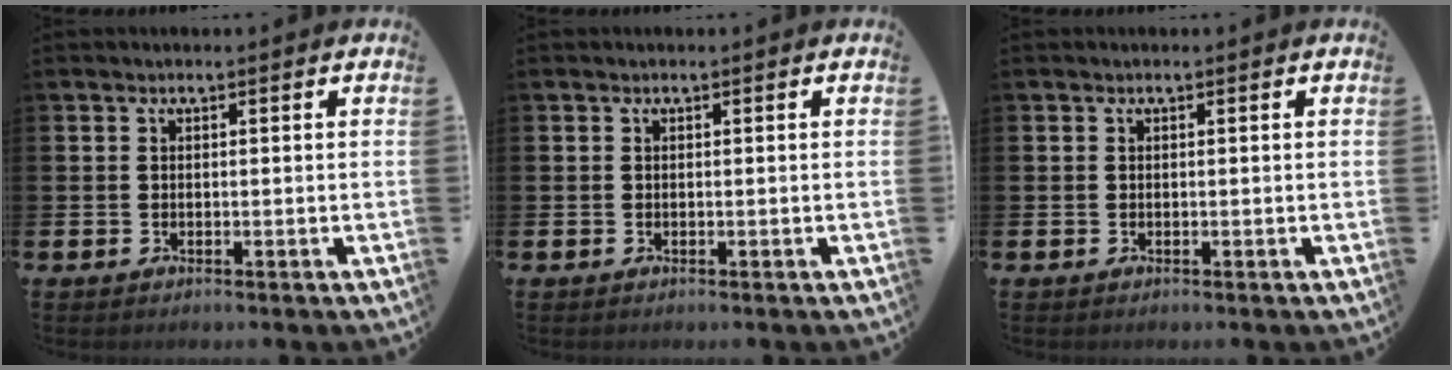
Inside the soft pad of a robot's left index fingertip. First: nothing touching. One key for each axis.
{"total": 0.0}
{"total": 0.0}